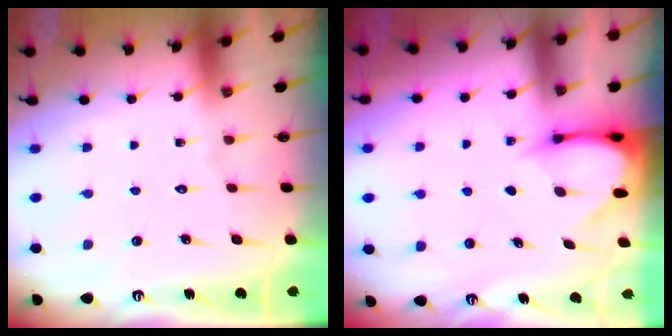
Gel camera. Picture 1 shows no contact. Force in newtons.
{"total": 3.3, "press": 3.2, "slide": 0.3}